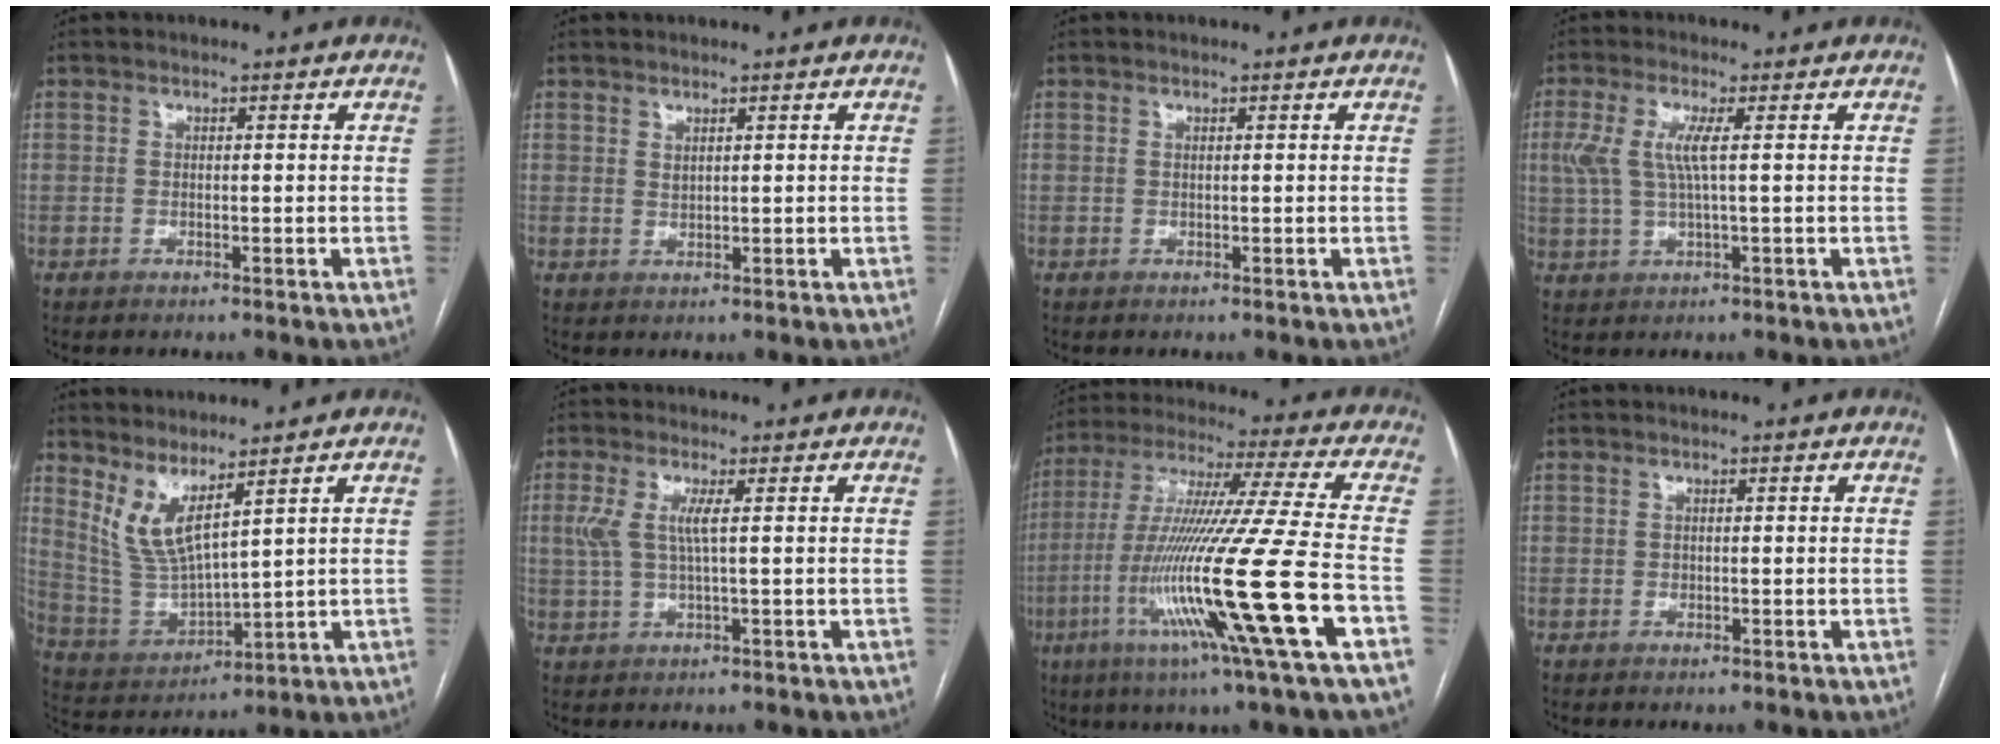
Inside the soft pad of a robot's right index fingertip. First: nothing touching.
{"total": 0.8, "force": [0.6, 0.2, 0.4], "torque": [-0.006, -0.005, 0.014]}
{"total": 0.0}
{"total": 5.4, "force": [1.1, 0.7, 5.2], "torque": [-0.132, 0.009, 0.024]}
{"total": 7.4, "force": [4.9, 0.8, 5.4], "torque": [-0.121, -0.021, 0.121]}
{"total": 4.3, "force": [0.9, 0.4, 4.2], "torque": [-0.104, 0.009, 0.023]}
{"total": 23.0, "force": [-7.5, -2.0, 21.7], "torque": [-0.417, -0.039, -0.150]}
{"total": 0.0}